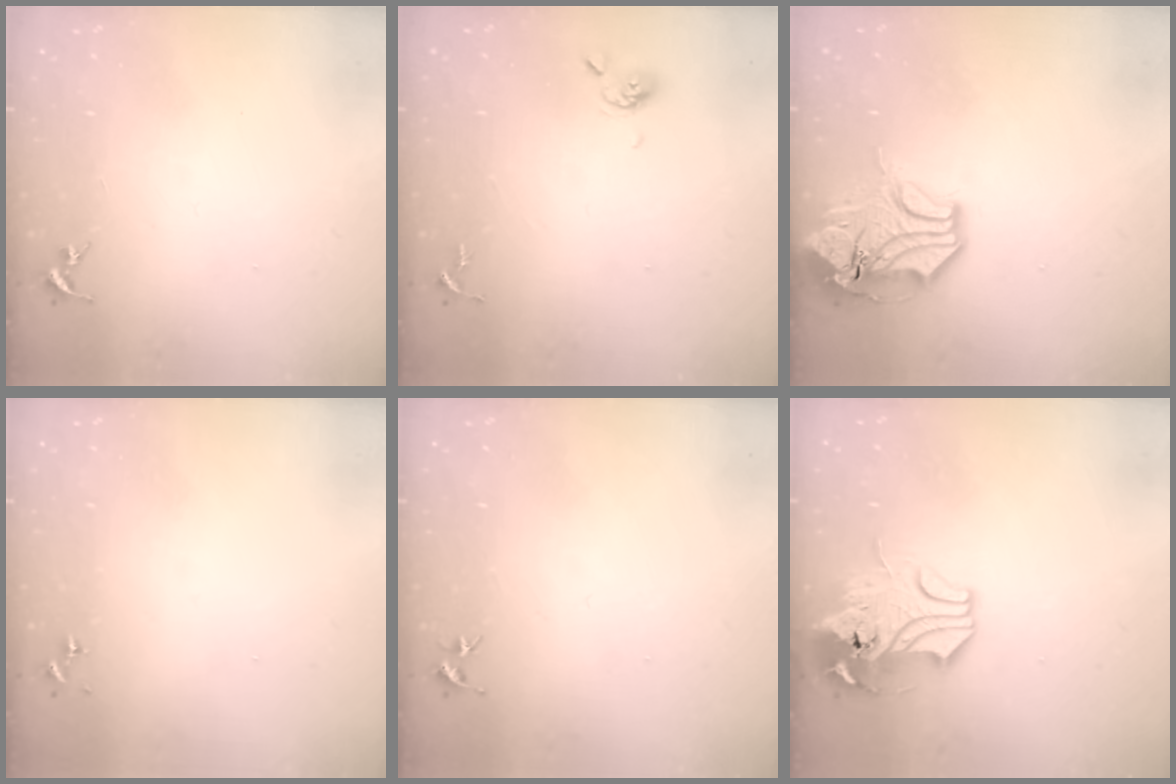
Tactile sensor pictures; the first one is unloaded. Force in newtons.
{"total": 4.7, "press": 4.7, "slide": 0.7}
{"total": 15.1, "press": 14.9, "slide": 2.5}
{"total": 0.0}
{"total": 3.3, "press": 3.3, "slide": 0.4}
{"total": 12.0, "press": 11.8, "slide": 2.2}